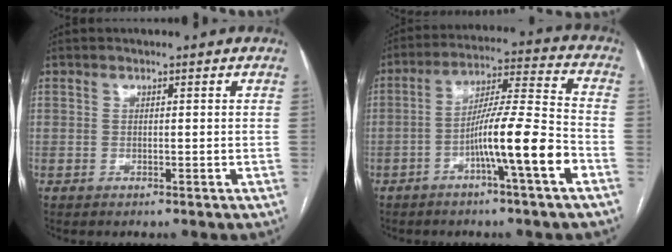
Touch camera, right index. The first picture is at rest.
{"total": 12.1, "force": [-5.0, -0.5, 11.0], "torque": [-0.189, 0.008, -0.086]}